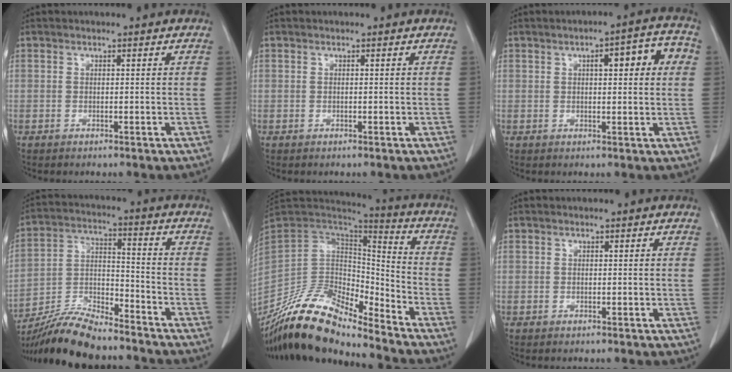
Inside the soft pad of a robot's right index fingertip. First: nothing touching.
{"total": 0.0}
{"total": 8.0, "force": [2.0, 2.0, 7.5], "torque": [-0.104, 0.028, 0.025]}
{"total": 15.6, "force": [-13.8, 3.0, 6.8], "torque": [-0.134, -0.001, -0.252]}
{"total": 19.5, "force": [-16.7, 4.7, 9.0], "torque": [-0.174, 0.021, -0.311]}
{"total": 0.0}